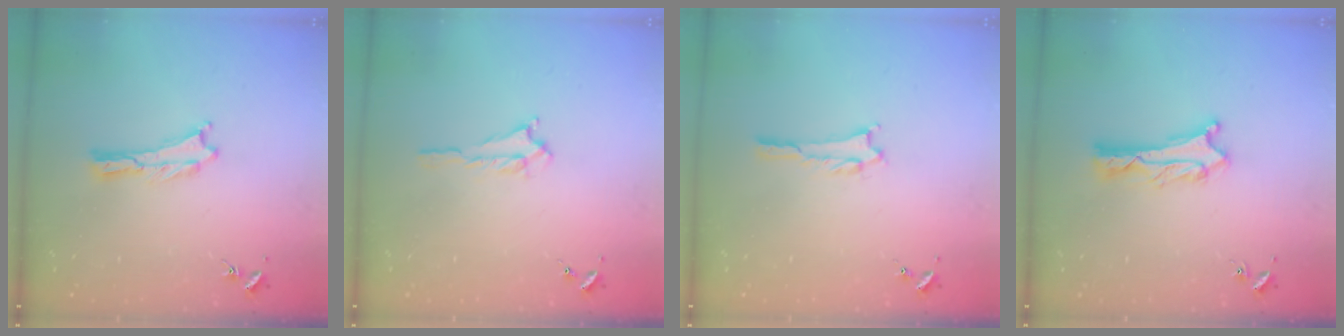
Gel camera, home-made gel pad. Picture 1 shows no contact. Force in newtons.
{"total": 0.7, "press": 0.7, "slide": 0.2}
{"total": 0.5, "press": 0.5, "slide": 0.1}
{"total": 1.2, "press": 1.1, "slide": 0.1}